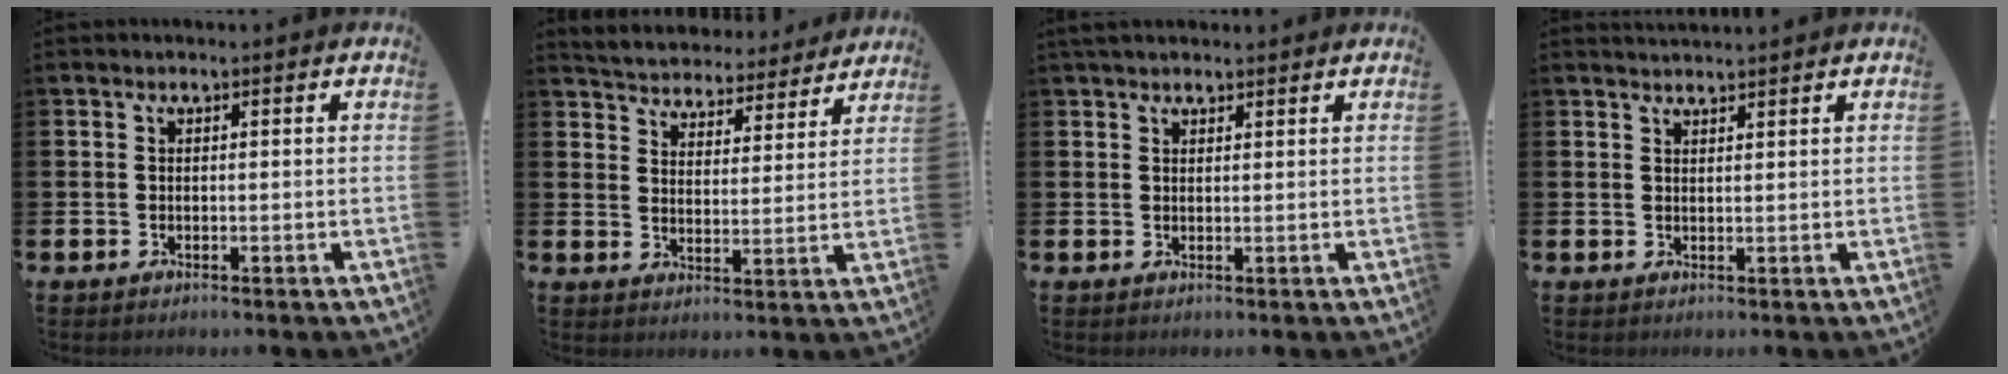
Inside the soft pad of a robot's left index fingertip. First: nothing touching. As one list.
[{"total": 5.0, "force": [4.9, 1.1, -0.2], "torque": [-0.013, -0.045, 0.081]}, {"total": 2.4, "force": [2.2, 0.8, 0.7], "torque": [-0.002, -0.004, 0.037]}, {"total": 1.9, "force": [1.9, 0.2, 0.1], "torque": [0.010, -0.012, 0.032]}]